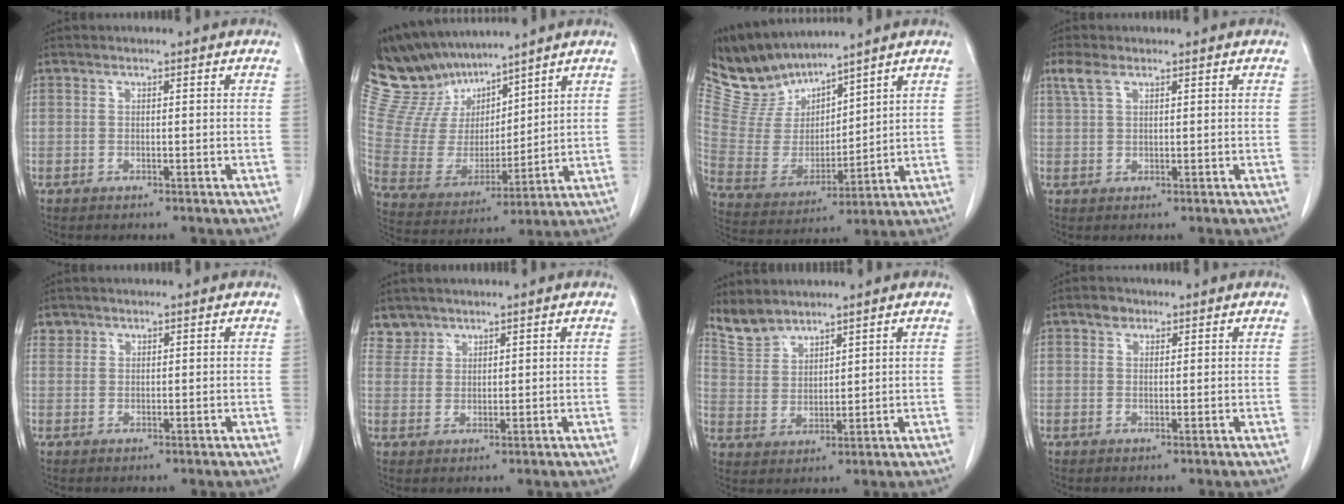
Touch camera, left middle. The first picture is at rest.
{"total": 14.3, "force": [12.9, 4.7, 3.9], "torque": [-0.097, 0.018, 0.260]}
{"total": 10.4, "force": [10.1, 2.2, 1.4], "torque": [-0.050, 0.005, 0.223]}
{"total": 2.9, "force": [1.9, 1.2, 1.7], "torque": [-0.047, 0.014, 0.047]}
{"total": 1.3, "force": [1.0, 0.8, -0.2], "torque": [0.011, 0.005, 0.016]}
{"total": 2.9, "force": [2.5, 1.4, -0.6], "torque": [0.019, 0.006, 0.048]}
{"total": 5.5, "force": [5.2, 1.7, 0.5], "torque": [-0.018, 0.005, 0.120]}
{"total": 1.7, "force": [1.1, 1.2, 0.5], "torque": [-0.008, 0.002, 0.017]}